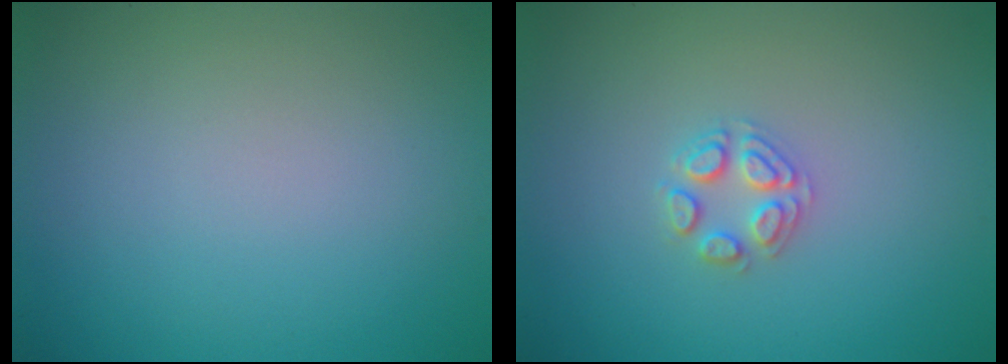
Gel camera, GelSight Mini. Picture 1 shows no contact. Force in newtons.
{"total": 2.2, "press": 2.2, "slide": 0.2}